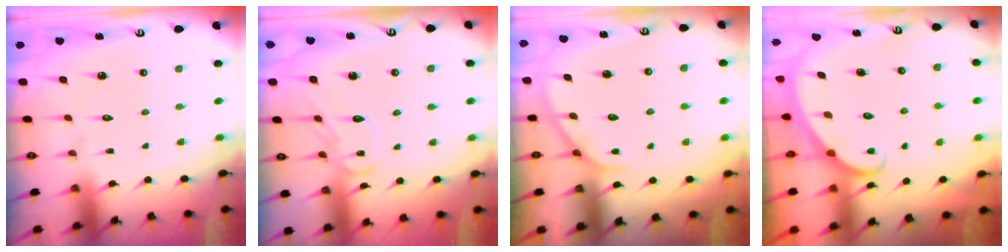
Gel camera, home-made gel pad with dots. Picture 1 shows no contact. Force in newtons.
{"total": 10.3, "press": 10.2, "slide": 0.7}
{"total": 2.7, "press": 2.7, "slide": 0.3}
{"total": 2.5, "press": 2.5, "slide": 0.3}